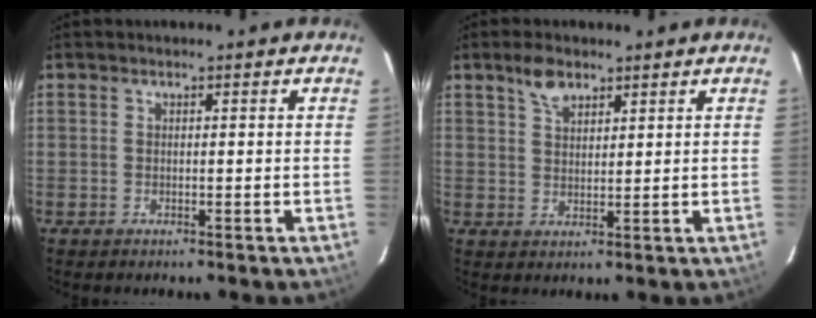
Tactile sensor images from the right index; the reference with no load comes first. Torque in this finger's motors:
{"motor_torque": [0.02, 0.01, 0.03, 0.04]}